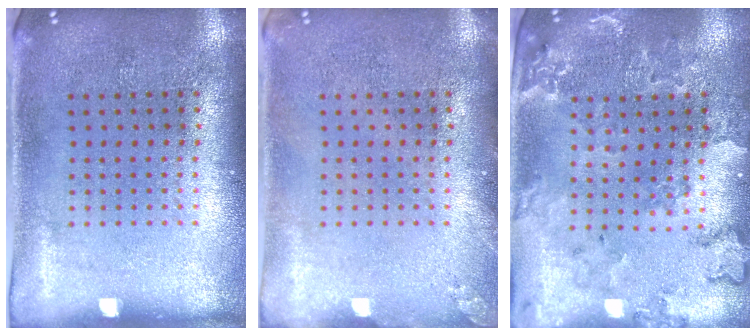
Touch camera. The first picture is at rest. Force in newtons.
{"total": 0.9, "press": 0.9, "slide": 0.1}
{"total": 0.7, "press": 0.7, "slide": 0.2}